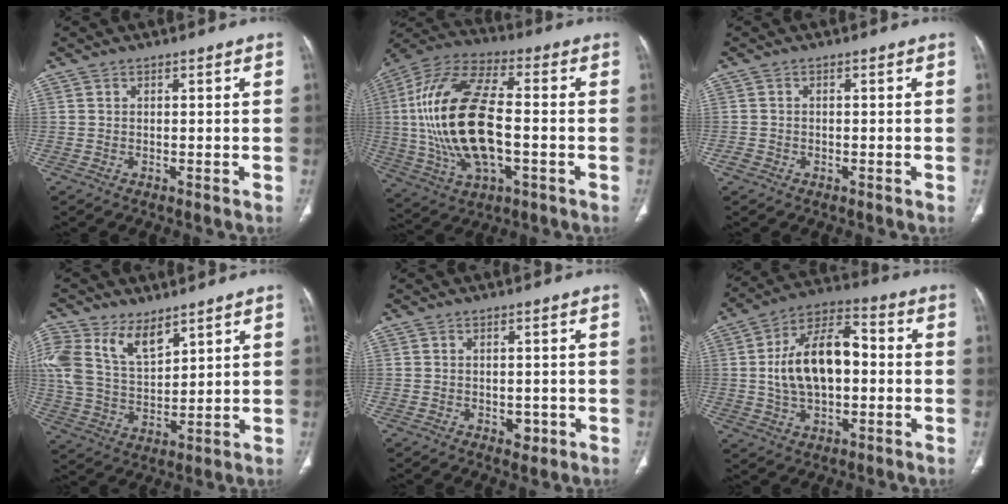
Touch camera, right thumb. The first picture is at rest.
{"total": 23.2, "force": [-1.3, 10.9, 20.4], "torque": [-0.425, 0.015, -0.022]}
{"total": 1.3, "force": [-0.7, 1.1, 0.4], "torque": [-0.008, 0.003, -0.014]}
{"total": 15.5, "force": [8.7, 8.8, 9.3], "torque": [-0.188, -0.020, 0.176]}
{"total": 2.2, "force": [-0.7, 1.6, 1.4], "torque": [-0.008, 0.002, -0.004]}
{"total": 15.9, "force": [0.2, 9.1, 13.0], "torque": [-0.216, 0.030, -0.002]}